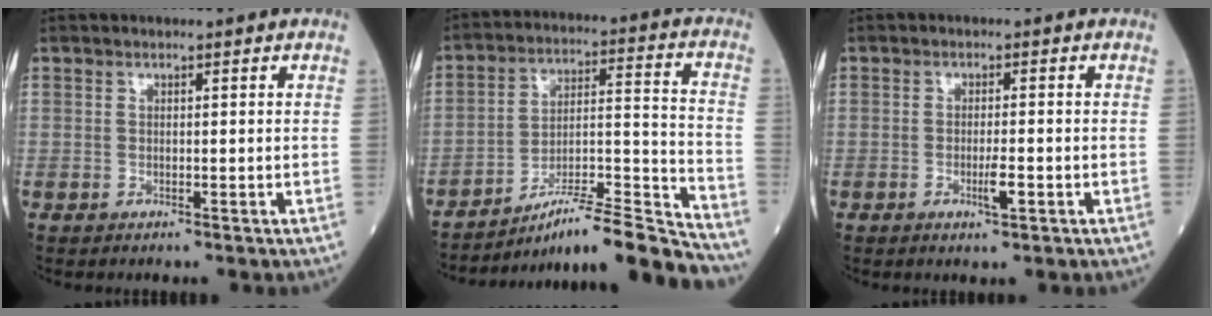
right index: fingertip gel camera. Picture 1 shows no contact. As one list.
[{"total": 17.6, "force": [-15.9, 0.0, 7.6], "torque": [-0.107, 0.026, -0.255]}, {"total": 2.5, "force": [-0.9, 0.2, 2.3], "torque": [-0.043, -0.002, -0.012]}]